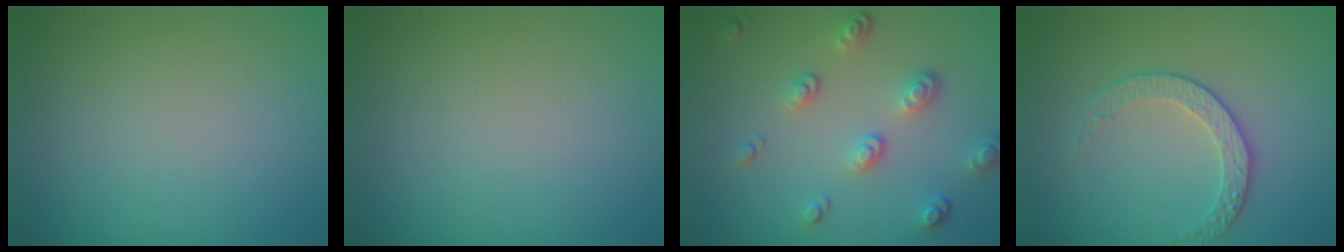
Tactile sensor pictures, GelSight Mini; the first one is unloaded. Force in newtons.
{"total": 0.0}
{"total": 3.4, "press": 2.6, "slide": 2.2}
{"total": 2.2, "press": 1.7, "slide": 1.4}